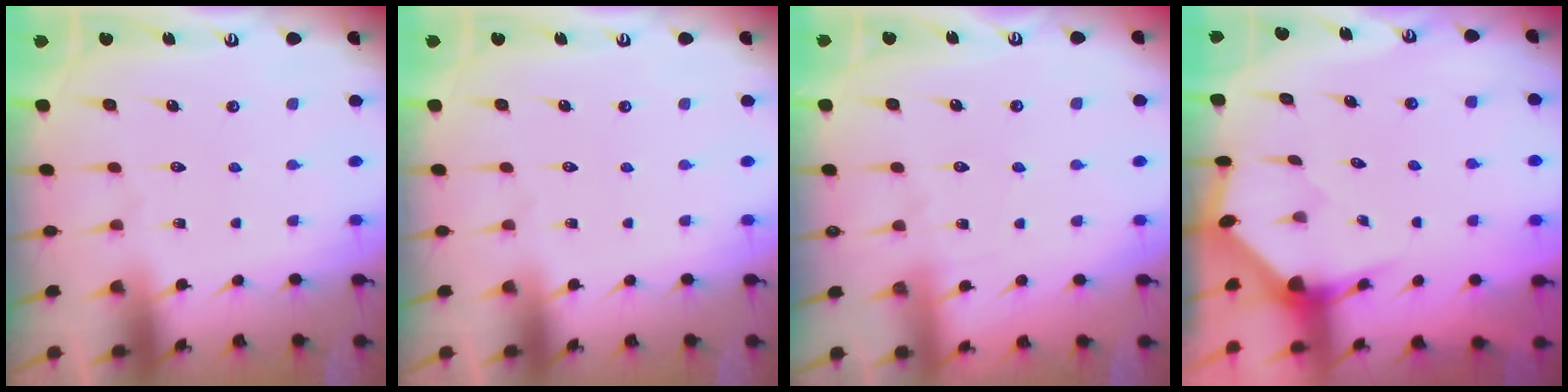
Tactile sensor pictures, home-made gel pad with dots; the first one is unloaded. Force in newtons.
{"total": 0.0}
{"total": 5.1, "press": 5.1, "slide": 0.6}
{"total": 3.2, "press": 3.2, "slide": 0.3}